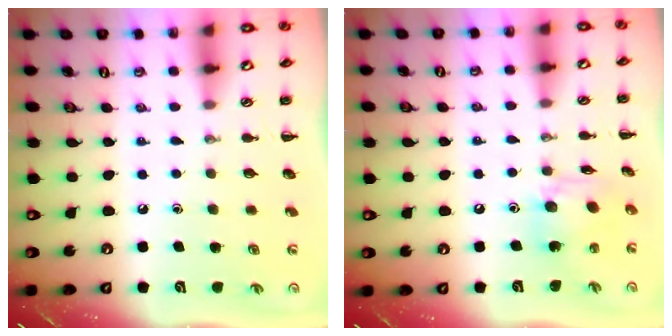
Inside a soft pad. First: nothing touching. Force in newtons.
{"total": 8.8, "press": 8.8, "slide": 0.6}